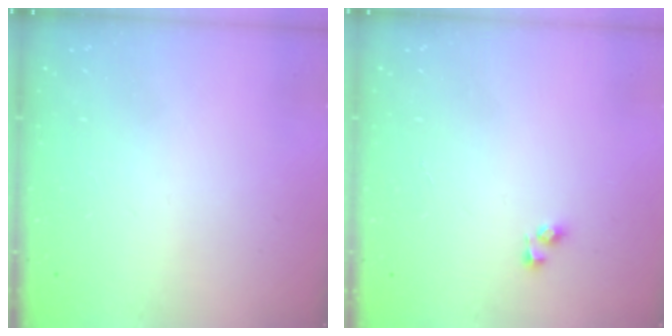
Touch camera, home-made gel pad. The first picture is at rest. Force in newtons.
{"total": 4.0, "press": 4.0, "slide": 0.4}